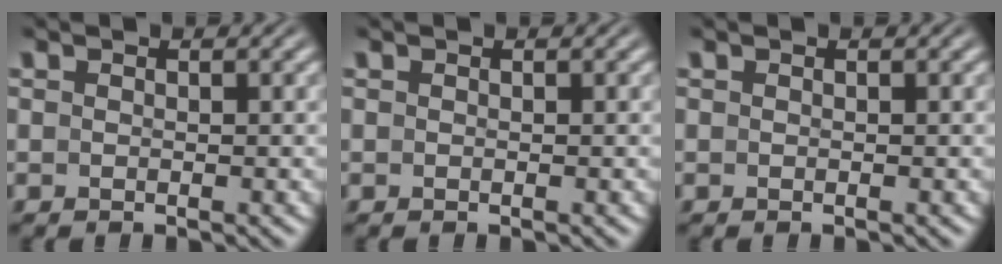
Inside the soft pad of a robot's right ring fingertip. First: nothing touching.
{"total": 0.0}
{"total": 0.0}